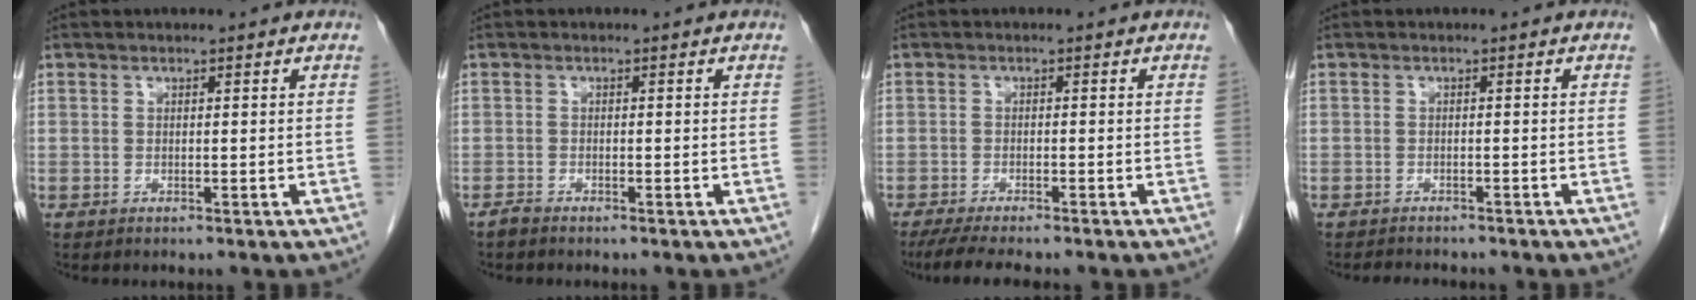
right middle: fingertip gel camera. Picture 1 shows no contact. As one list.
[{"total": 0.8, "force": [-0.8, 0.1, 0.2], "torque": [-0.010, -0.002, -0.014]}, {"total": 7.5, "force": [-6.1, 0.9, 4.2], "torque": [-0.059, -0.014, -0.092]}, {"total": 5.1, "force": [-4.5, 1.7, 1.8], "torque": [-0.028, -0.003, -0.054]}]